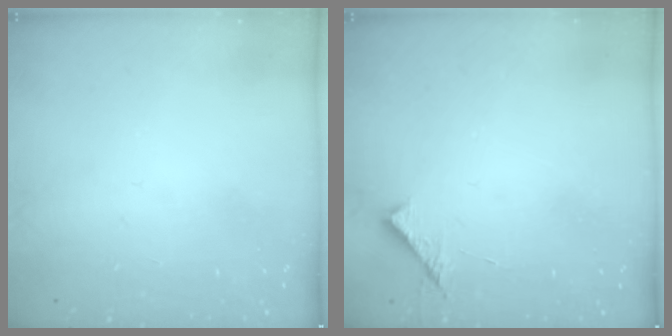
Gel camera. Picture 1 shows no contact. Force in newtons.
{"total": 6.9, "press": 6.9, "slide": 0.7}